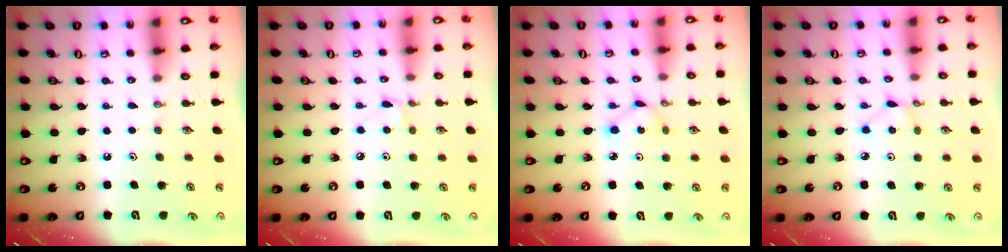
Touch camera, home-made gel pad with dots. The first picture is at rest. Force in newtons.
{"total": 4.3, "press": 4.3, "slide": 0.6}
{"total": 3.0, "press": 3.0, "slide": 0.1}
{"total": 2.1, "press": 2.1, "slide": 0.3}